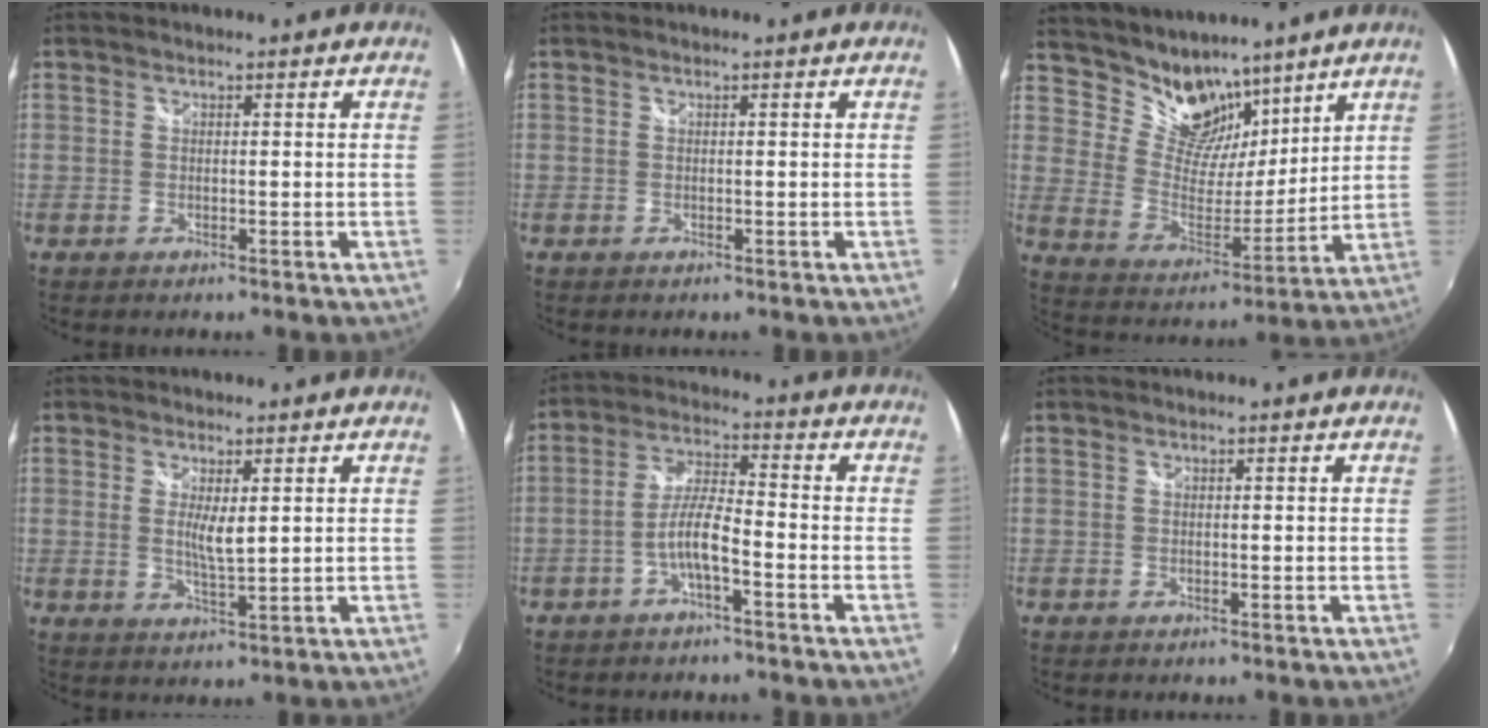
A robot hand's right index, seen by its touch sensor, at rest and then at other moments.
{"total": 0.0}
{"total": 12.3, "force": [9.6, 6.6, 4.2], "torque": [-0.081, 0.004, 0.175]}
{"total": 4.0, "force": [0.9, 0.9, 3.8], "torque": [-0.067, -0.009, 0.016]}
{"total": 5.7, "force": [-2.8, 0.8, 4.9], "torque": [-0.105, 0.010, -0.052]}
{"total": 0.0}